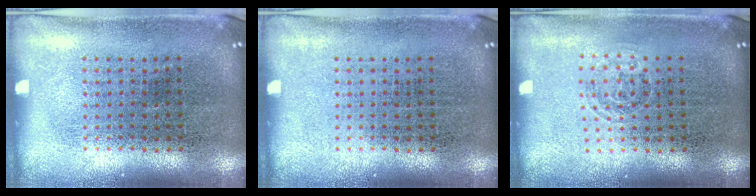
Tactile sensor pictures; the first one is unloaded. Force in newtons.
{"total": 0.0}
{"total": 0.7, "press": 0.6, "slide": 0.5}